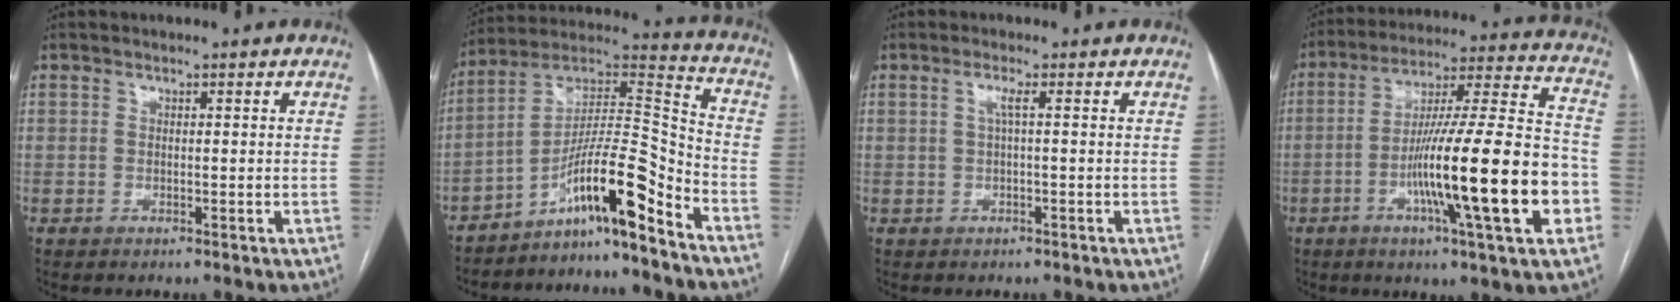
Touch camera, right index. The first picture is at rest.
{"total": 13.9, "force": [-9.6, -0.3, 10.1], "torque": [-0.181, 0.031, -0.162]}
{"total": 1.5, "force": [0.2, -0.2, 1.5], "torque": [-0.031, 0.003, 0.003]}
{"total": 22.4, "force": [-6.4, 0.9, 21.5], "torque": [-0.323, -0.005, -0.102]}